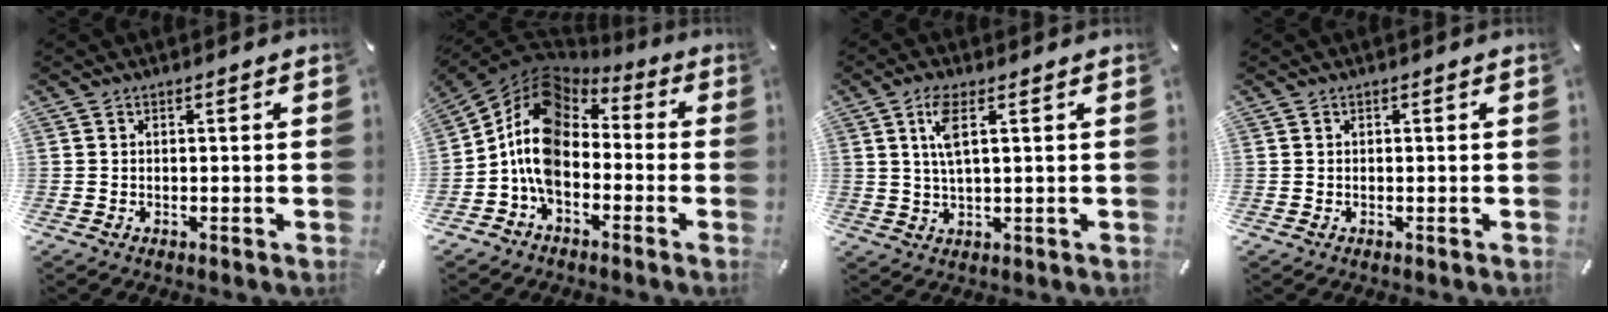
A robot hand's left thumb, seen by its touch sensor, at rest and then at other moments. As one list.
[{"total": 12.4, "force": [-2.7, 8.8, 8.3], "torque": [-0.198, 0.009, -0.063]}, {"total": 5.8, "force": [2.2, 1.8, 5.1], "torque": [-0.109, 0.003, 0.039]}, {"total": 0.0}]